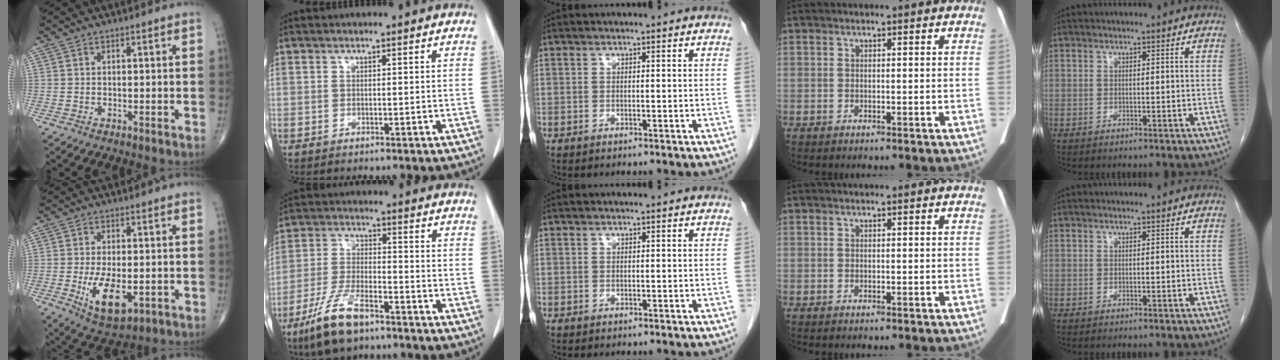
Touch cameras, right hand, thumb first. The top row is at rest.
{"thumb": {"total": 9.7, "force": [-2.3, 4.8, 8.2], "torque": [-0.136, -0.014, -0.027]}, "index": {"total": 10.1, "force": [-6.9, 3.1, 6.7], "torque": [-0.145, -0.015, -0.131]}}